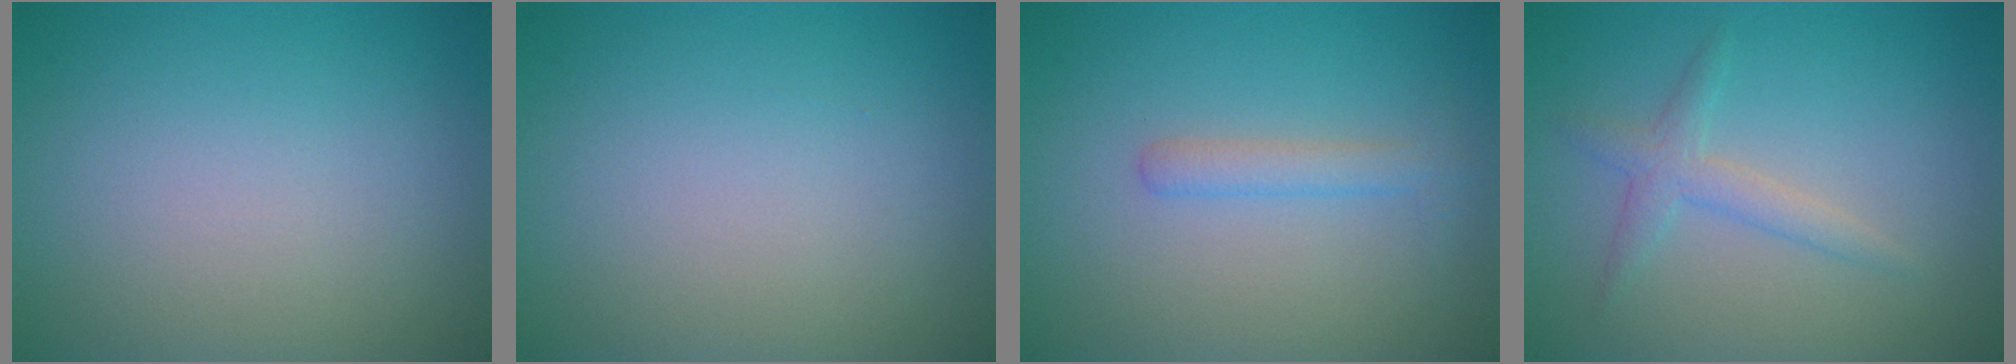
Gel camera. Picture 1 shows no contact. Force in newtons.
{"total": 0.0}
{"total": 1.7, "press": 1.7, "slide": 0.1}
{"total": 2.0, "press": 2.0, "slide": 0.0}